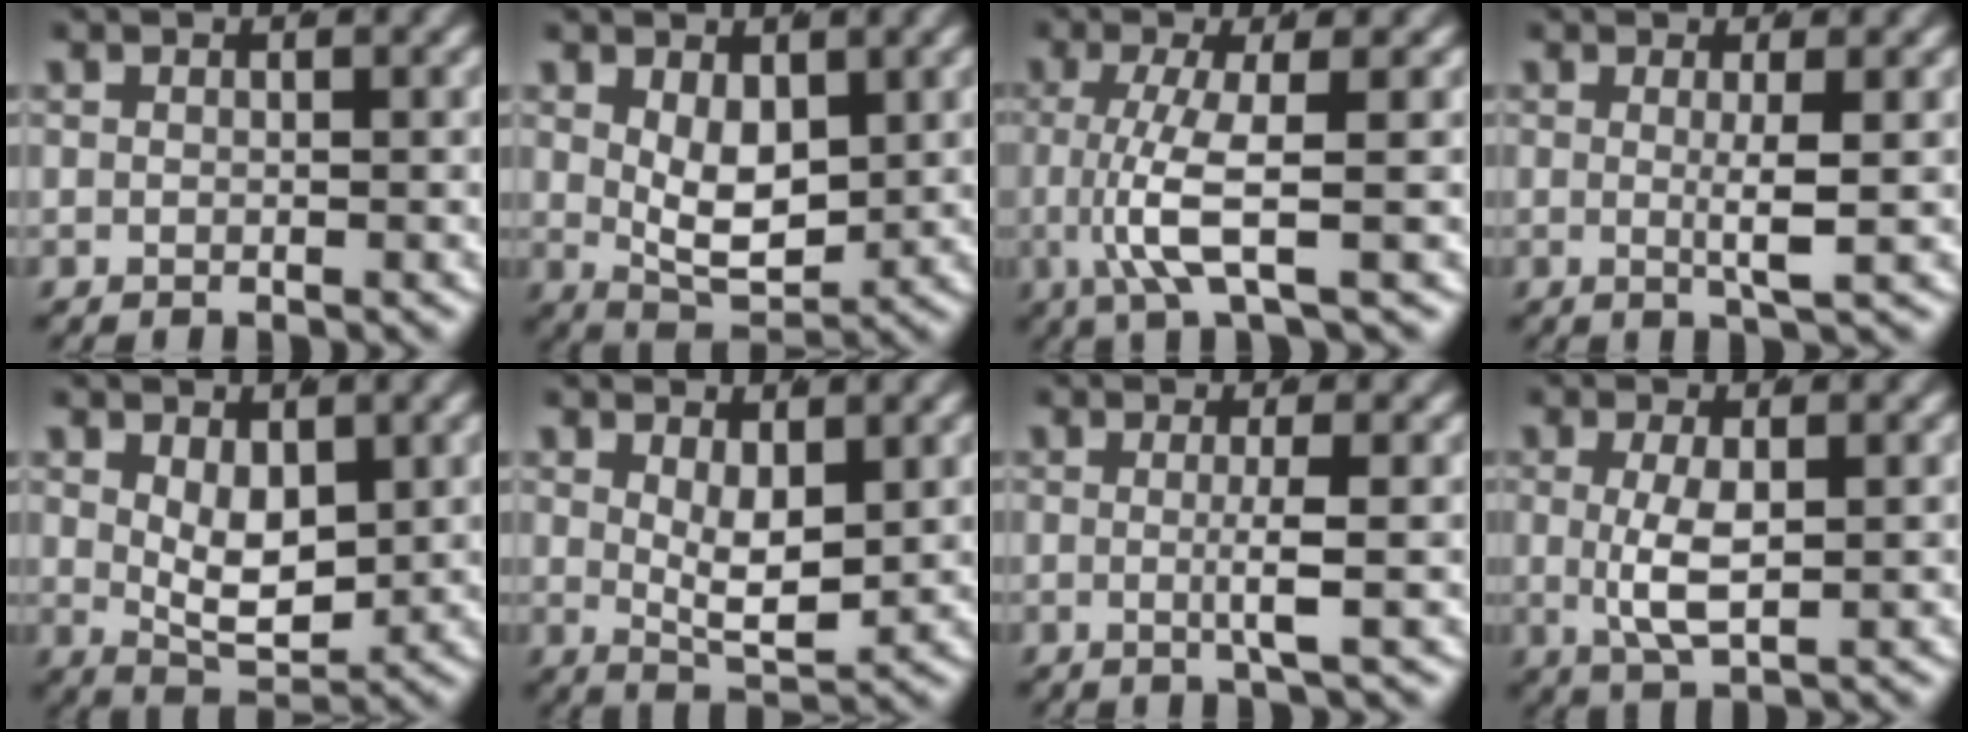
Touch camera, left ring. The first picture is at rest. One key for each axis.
{"total": 5.2, "fx": 0.4, "fy": 3.3, "fz": 4.1, "tx": -0.070, "ty": -0.027, "tz": 0.020}
{"total": 5.1, "fx": -0.4, "fy": 0.8, "fz": 5.0, "tx": -0.113, "ty": -0.012, "tz": 0.001}
{"total": 2.4, "fx": 0.1, "fy": -0.2, "fz": 2.4, "tx": -0.043, "ty": -0.011, "tz": 0.005}
{"total": 4.7, "fx": 0.7, "fy": 2.8, "fz": 3.8, "tx": -0.064, "ty": -0.028, "tz": 0.023}
{"total": 4.0, "fx": 1.0, "fy": 1.7, "fz": 3.5, "tx": -0.062, "ty": -0.024, "tz": 0.025}
{"total": 2.2, "fx": -0.2, "fy": -0.5, "fz": 2.1, "tx": -0.040, "ty": -0.009, "tz": -0.002}
{"total": 3.8, "fx": -0.2, "fy": 1.4, "fz": 3.5, "tx": -0.077, "ty": -0.013, "tz": 0.009}